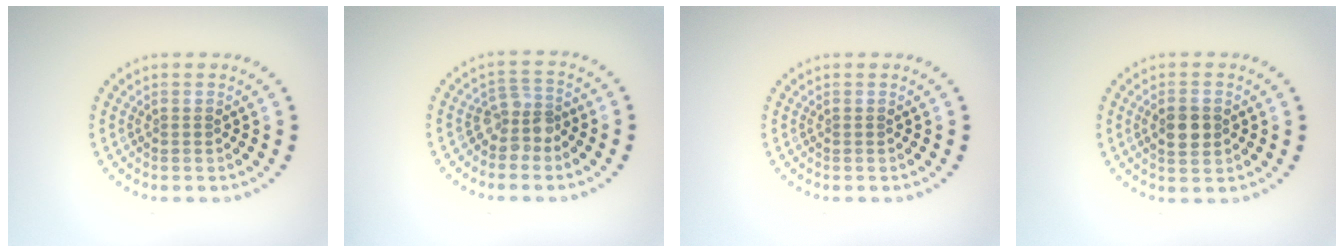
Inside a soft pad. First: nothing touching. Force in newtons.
{"total": 2.5, "press": 1.9, "slide": 1.6}
{"total": 0.0}
{"total": 2.7, "press": 2.6, "slide": 0.2}